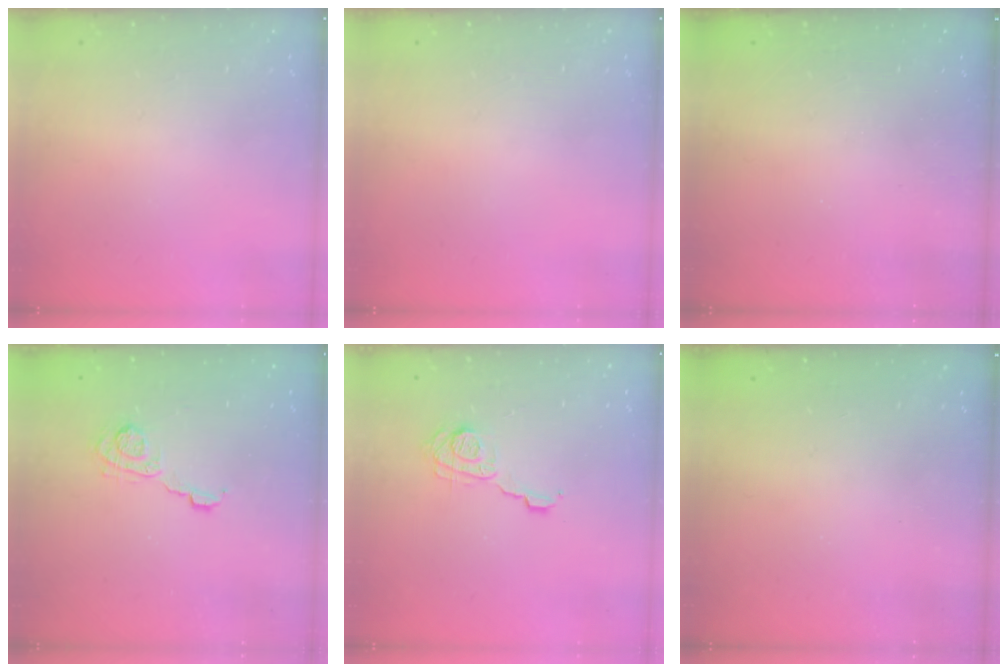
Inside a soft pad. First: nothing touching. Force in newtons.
{"total": 0.0}
{"total": 2.3, "press": 2.1, "slide": 0.8}
{"total": 5.3, "press": 5.2, "slide": 0.8}
{"total": 9.6, "press": 9.6, "slide": 0.7}
{"total": 2.3, "press": 2.2, "slide": 0.8}